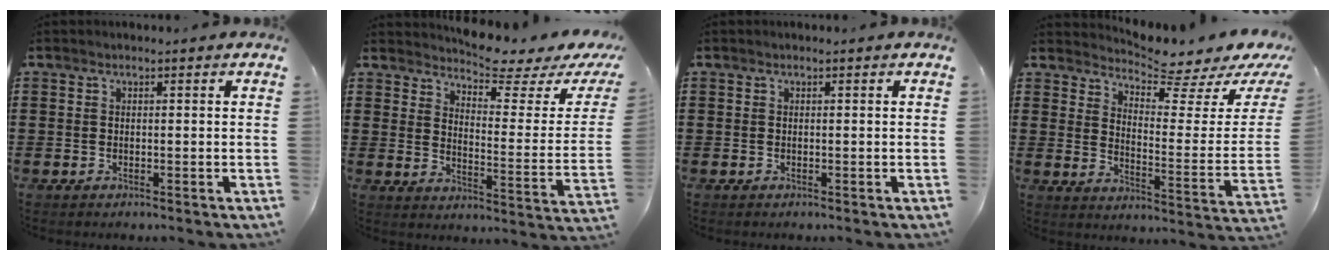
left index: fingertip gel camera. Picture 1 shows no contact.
{"total": 5.1, "force": [4.6, -0.3, 2.1], "torque": [-0.043, -0.046, 0.069]}
{"total": 0.0}
{"total": 5.3, "force": [5.0, 0.0, 1.8], "torque": [-0.042, -0.058, 0.079]}